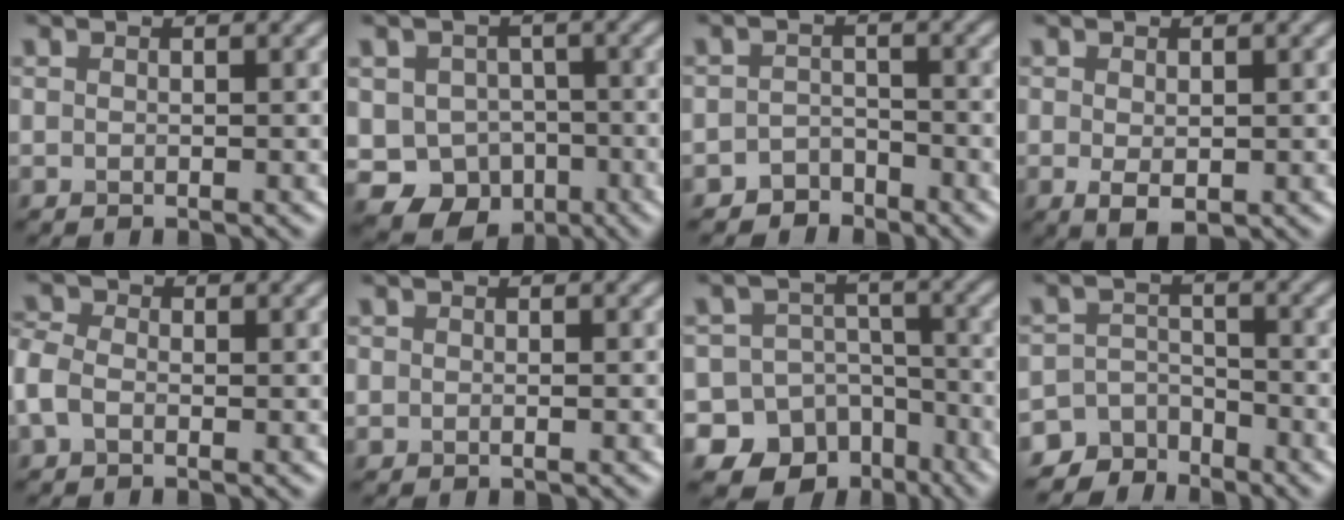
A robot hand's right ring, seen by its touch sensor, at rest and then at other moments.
{"total": 8.2, "force": [-2.8, 7.1, 2.9], "torque": [-0.016, -0.019, -0.062]}
{"total": 2.2, "force": [-1.9, 1.2, 0.0], "torque": [0.009, 0.008, -0.040]}
{"total": 1.9, "force": [-0.1, 1.1, 1.5], "torque": [-0.031, -0.008, 0.002]}
{"total": 2.9, "force": [-0.5, 2.1, 1.9], "torque": [-0.052, 0.007, -0.026]}
{"total": 0.7, "force": [0.0, 0.6, 0.4], "torque": [-0.006, -0.005, 0.001]}
{"total": 14.3, "force": [-8.4, 11.2, 2.7], "torque": [-0.047, -0.043, -0.139]}
{"total": 4.9, "force": [-4.1, 2.5, 0.1], "torque": [0.018, -0.002, -0.069]}